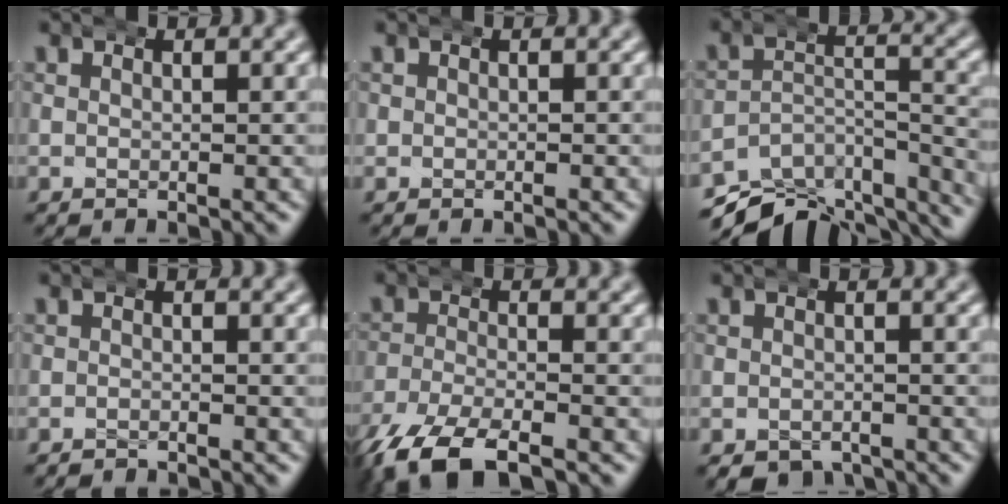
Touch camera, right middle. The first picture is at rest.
{"total": 0.0}
{"total": 11.6, "force": [-9.7, 4.6, 4.5], "torque": [-0.055, -0.024, -0.153]}
{"total": 2.0, "force": [-2.0, 0.2, 0.0], "torque": [-0.005, -0.009, -0.030]}
{"total": 7.5, "force": [-5.8, 3.1, 3.6], "torque": [-0.087, -0.024, -0.089]}
{"total": 3.4, "force": [-2.7, 1.8, 0.9], "torque": [-0.015, -0.016, -0.040]}